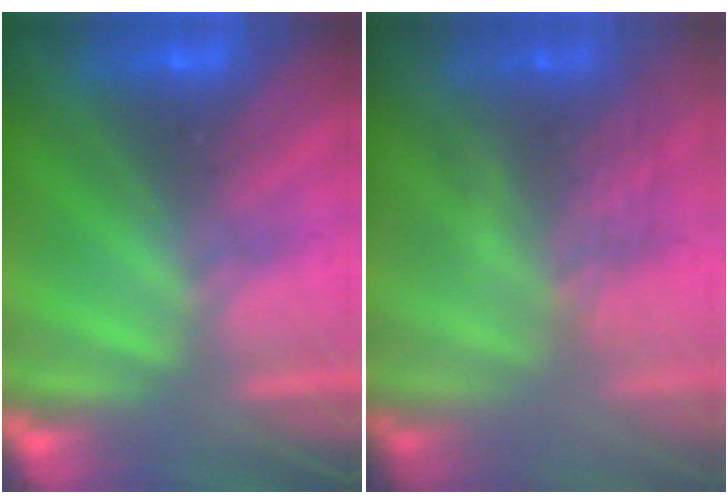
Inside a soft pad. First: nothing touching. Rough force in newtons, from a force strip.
{"total": 2.9}